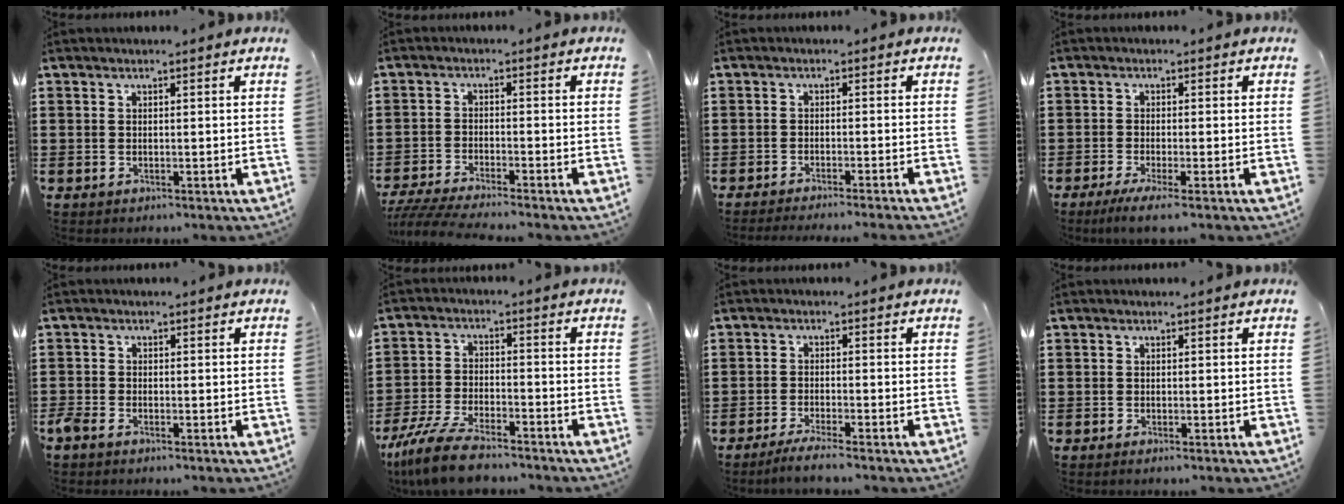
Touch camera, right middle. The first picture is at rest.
{"total": 3.7, "force": [-3.4, -0.1, 1.4], "torque": [-0.037, -0.011, -0.071]}
{"total": 1.6, "force": [-1.5, -0.4, 0.6], "torque": [-0.010, 0.001, -0.028]}
{"total": 2.4, "force": [-1.6, -0.2, 1.8], "torque": [-0.038, -0.010, -0.029]}
{"total": 1.3, "force": [-1.1, 0.4, 0.6], "torque": [-0.029, -0.006, -0.026]}
{"total": 8.0, "force": [-6.8, 1.6, 3.9], "torque": [-0.090, 0.004, -0.132]}
{"total": 2.7, "force": [-2.2, -0.2, 1.4], "torque": [-0.023, -0.001, -0.041]}
{"total": 0.0}